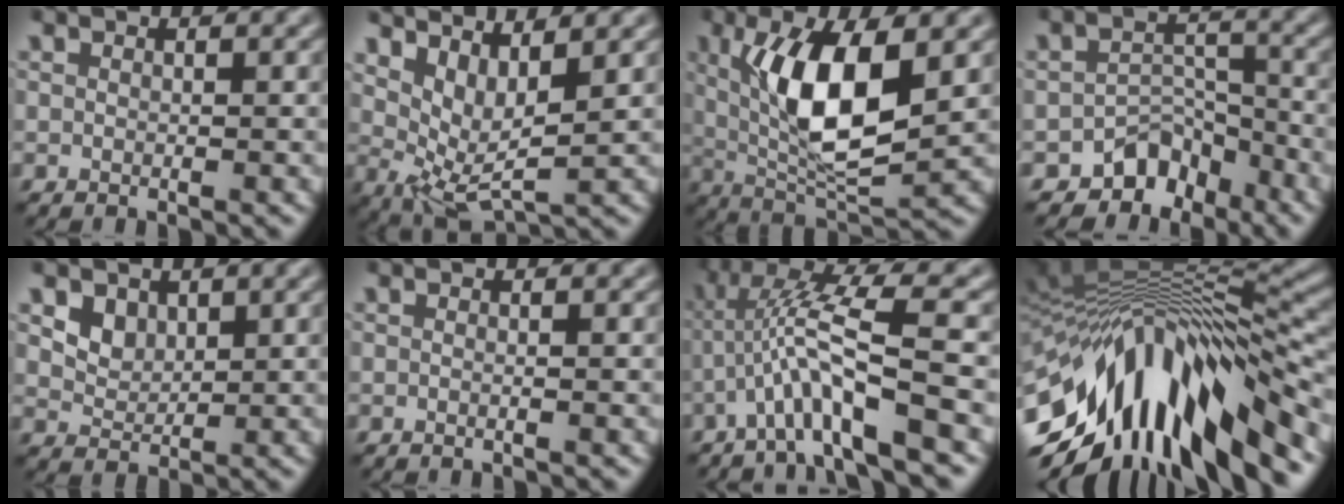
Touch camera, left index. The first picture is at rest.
{"total": 4.4, "force": [1.8, 1.7, 3.7], "torque": [-0.067, -0.010, 0.052]}
{"total": 8.6, "force": [0.9, 3.0, 8.1], "torque": [-0.142, -0.004, 0.025]}
{"total": 4.6, "force": [-3.9, 2.2, 0.8], "torque": [0.012, 0.004, -0.063]}
{"total": 2.7, "force": [1.3, 2.0, 1.3], "torque": [-0.039, -0.005, 0.039]}
{"total": 0.9, "force": [-0.4, 0.3, 0.8], "torque": [0.004, -0.002, -0.021]}
{"total": 6.4, "force": [-3.2, 0.3, 5.6], "torque": [-0.107, 0.023, -0.057]}
{"total": 14.6, "force": [-6.7, 5.2, 11.9], "torque": [-0.205, 0.019, -0.103]}